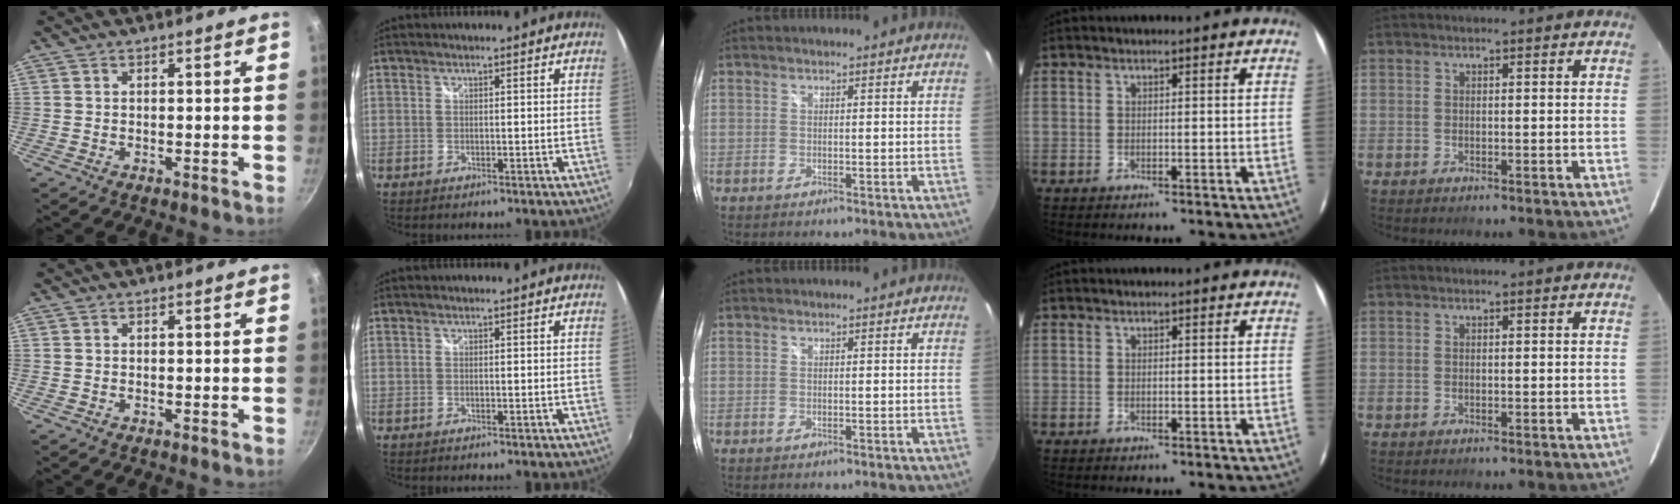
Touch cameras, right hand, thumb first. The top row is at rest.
{}